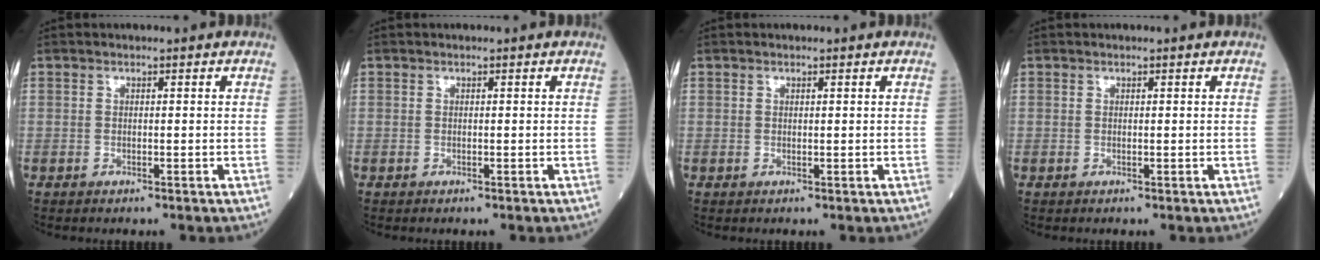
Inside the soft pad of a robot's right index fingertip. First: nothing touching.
{"total": 0.0}
{"total": 0.0}
{"total": 0.0}